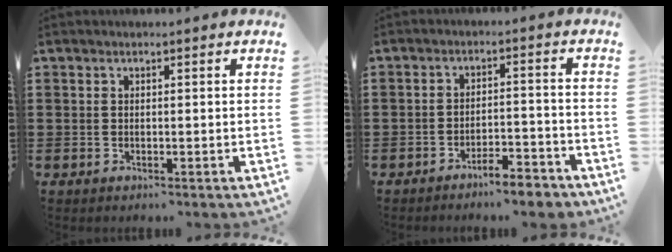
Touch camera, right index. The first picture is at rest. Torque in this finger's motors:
{"motor_torque": [1.09, 1.05, 0.27, 0.06]}